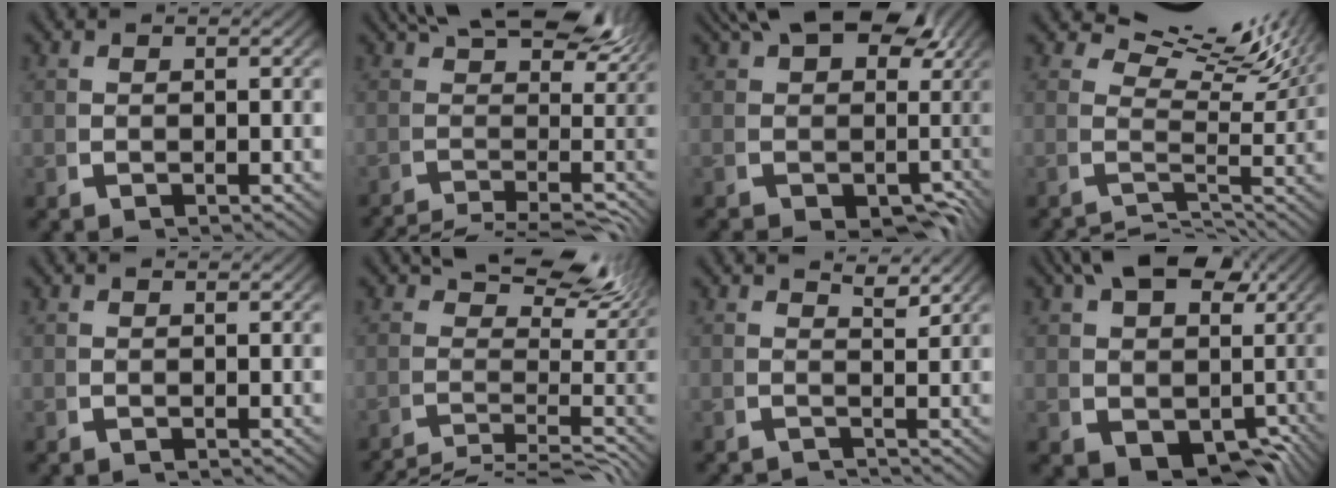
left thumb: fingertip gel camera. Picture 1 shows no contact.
{"total": 11.4, "force": [-2.1, 6.3, 9.3], "torque": [-0.098, -0.024, -0.029]}
{"total": 12.1, "force": [2.6, 8.3, 8.4], "torque": [-0.112, -0.028, 0.050]}
{"total": 6.7, "force": [0.9, 3.5, 5.7], "torque": [-0.041, 0.002, 0.011]}
{"total": 0.0}
{"total": 10.3, "force": [-1.1, 6.2, 8.2], "torque": [-0.084, -0.021, -0.020]}
{"total": 1.3, "force": [-0.2, 0.7, 1.1], "torque": [-0.008, -0.011, 0.001]}
{"total": 14.2, "force": [-0.2, 10.6, 9.4], "torque": [-0.158, -0.059, 0.023]}